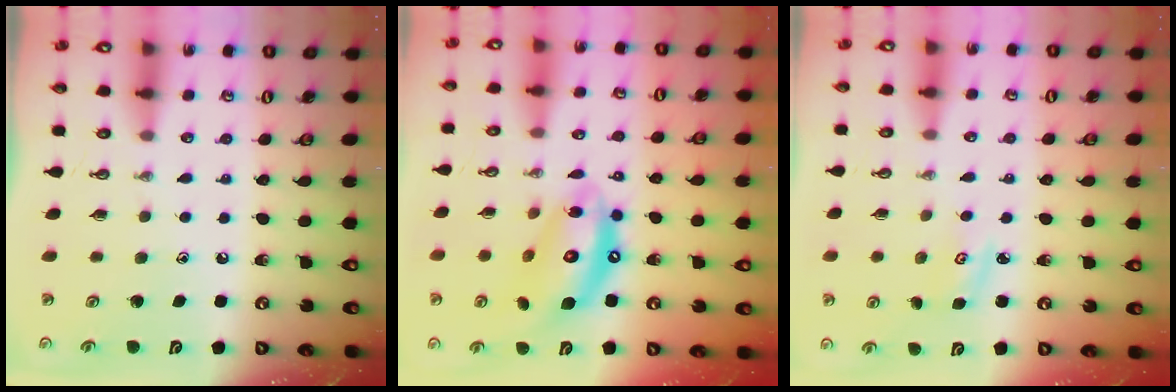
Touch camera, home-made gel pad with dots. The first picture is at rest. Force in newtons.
{"total": 14.7, "press": 14.6, "slide": 1.4}
{"total": 3.2, "press": 3.2, "slide": 0.4}